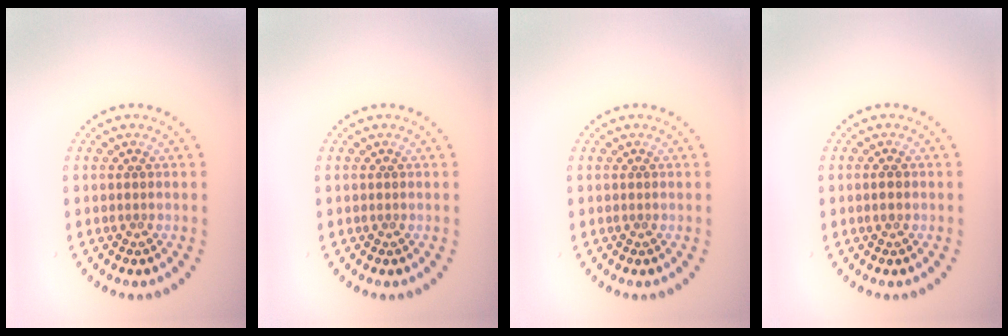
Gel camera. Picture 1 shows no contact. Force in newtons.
{"total": 0.0}
{"total": 0.0}
{"total": 1.0, "press": 1.0, "slide": 0.1}